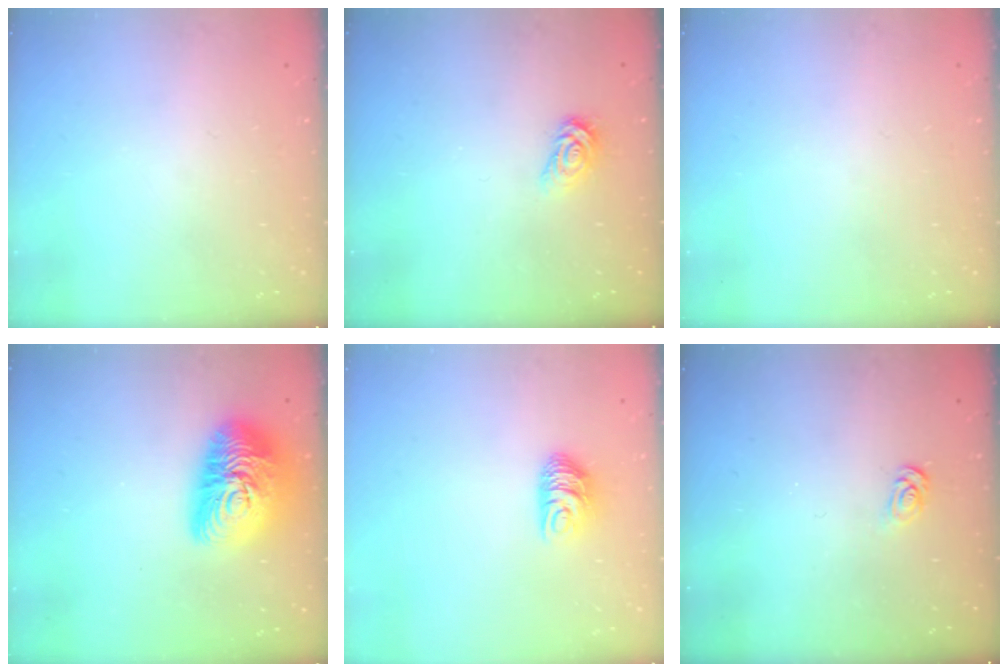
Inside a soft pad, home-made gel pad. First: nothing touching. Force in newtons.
{"total": 3.4, "press": 3.4, "slide": 0.4}
{"total": 0.0}
{"total": 16.9, "press": 16.8, "slide": 1.2}
{"total": 7.3, "press": 7.3, "slide": 0.8}
{"total": 2.6, "press": 2.6, "slide": 0.3}